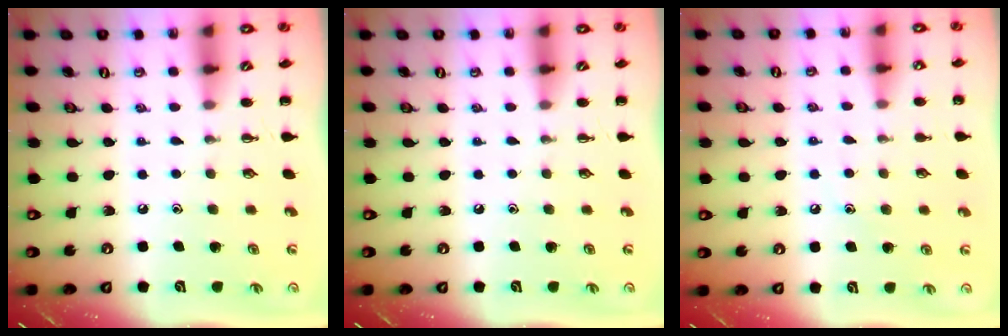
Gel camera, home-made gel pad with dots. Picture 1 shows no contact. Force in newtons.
{"total": 0.0}
{"total": 6.7, "press": 6.5, "slide": 1.7}